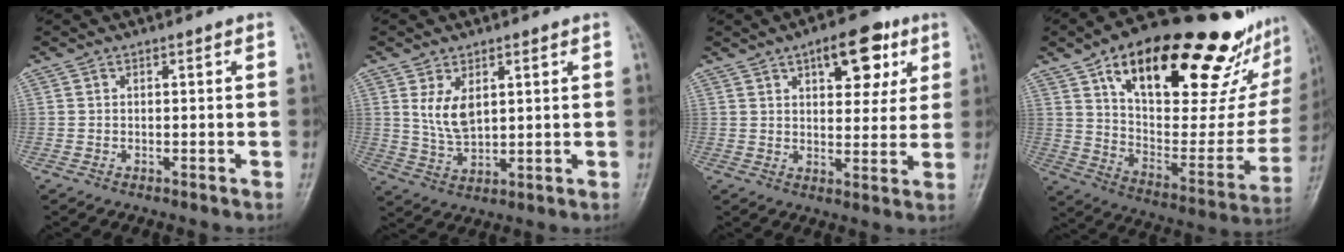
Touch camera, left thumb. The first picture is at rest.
{"total": 6.1, "force": [2.1, 3.5, 4.6], "torque": [-0.073, -0.016, 0.051]}
{"total": 11.2, "force": [5.3, 5.6, 8.1], "torque": [-0.074, -0.016, 0.071]}
{"total": 36.4, "force": [20.4, 14.4, 26.6], "torque": [-0.349, -0.022, 0.324]}